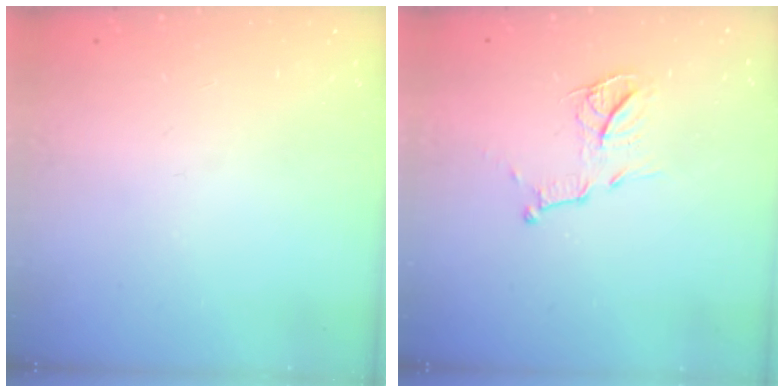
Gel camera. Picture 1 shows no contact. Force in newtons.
{"total": 11.0, "press": 10.9, "slide": 0.4}